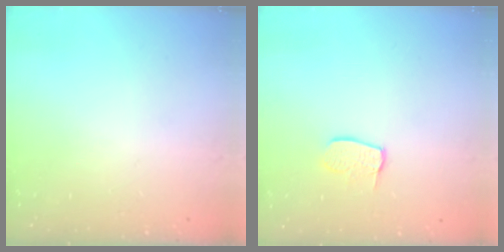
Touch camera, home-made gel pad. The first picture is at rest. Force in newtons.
{"total": 7.0, "press": 7.0, "slide": 0.6}